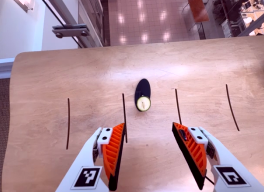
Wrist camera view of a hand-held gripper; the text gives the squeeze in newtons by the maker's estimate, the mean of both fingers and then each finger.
{"total": 0.0}